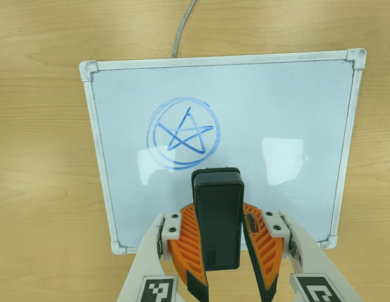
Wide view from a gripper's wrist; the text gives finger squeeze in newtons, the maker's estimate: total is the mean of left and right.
{"total": 10.4, "left": 9.3, "right": 11.6}